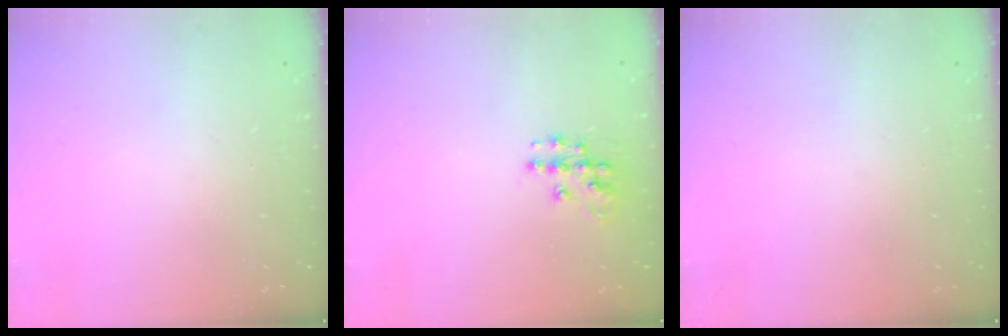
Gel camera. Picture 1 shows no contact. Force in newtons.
{"total": 9.7, "press": 9.7, "slide": 0.7}
{"total": 0.0}